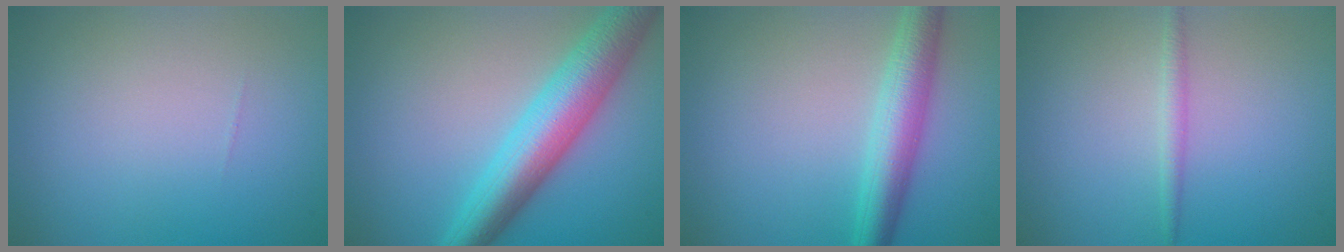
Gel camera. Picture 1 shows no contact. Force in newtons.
{"total": 7.5, "press": 7.5, "slide": 0.2}
{"total": 4.4, "press": 4.4, "slide": 0.0}
{"total": 1.3, "press": 1.3, "slide": 0.1}